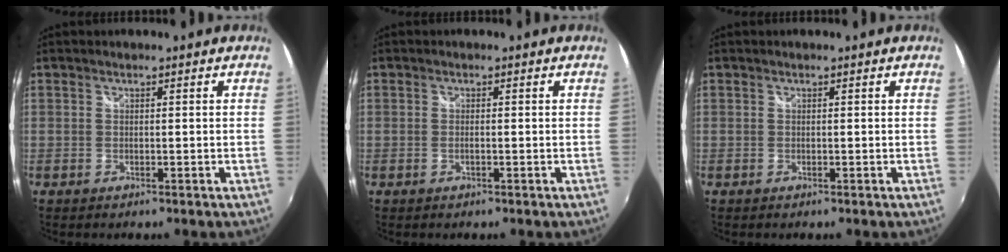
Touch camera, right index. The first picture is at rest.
{"total": 0.8, "force": [-0.3, 0.2, 0.7], "torque": [-0.017, -0.001, -0.006]}
{"total": 0.0}